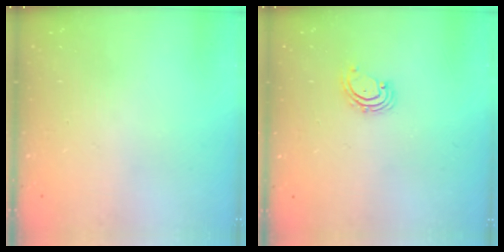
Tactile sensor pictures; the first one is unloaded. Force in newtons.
{"total": 2.8, "press": 2.8, "slide": 0.2}